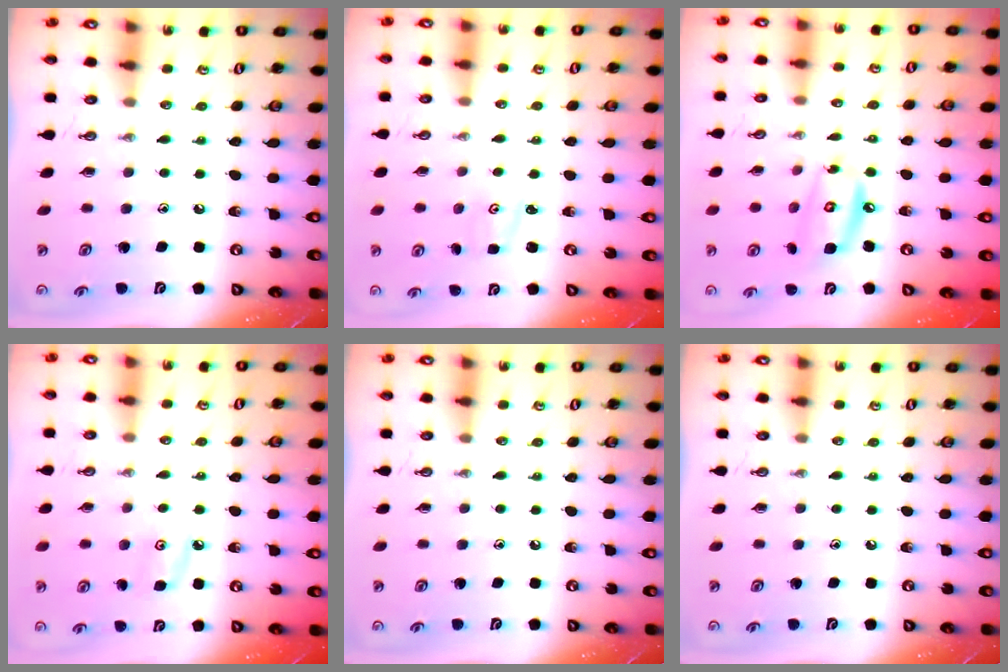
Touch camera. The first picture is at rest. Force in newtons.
{"total": 1.3, "press": 1.2, "slide": 0.2}
{"total": 9.9, "press": 9.8, "slide": 1.0}
{"total": 4.9, "press": 4.8, "slide": 0.7}
{"total": 0.0}
{"total": 0.0}